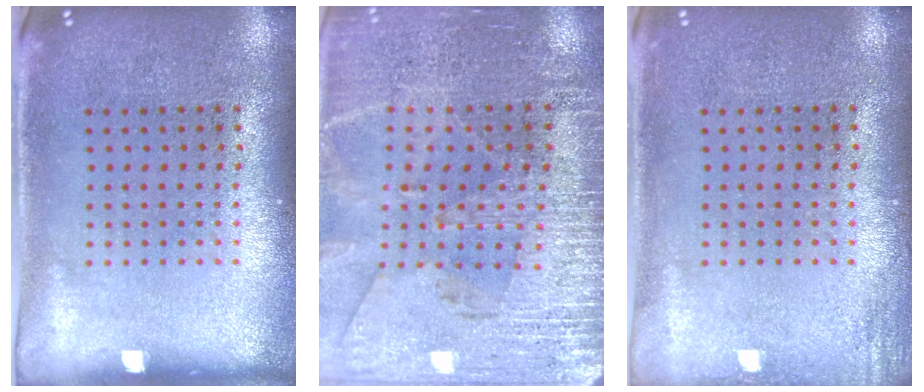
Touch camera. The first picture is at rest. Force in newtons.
{"total": 3.0, "press": 2.9, "slide": 0.6}
{"total": 1.2, "press": 1.2, "slide": 0.1}